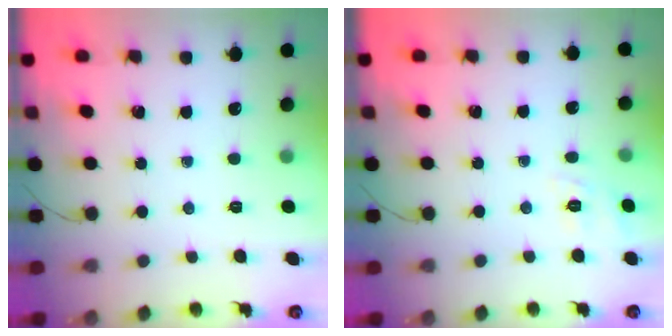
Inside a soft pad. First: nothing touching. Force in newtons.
{"total": 2.2, "press": 0.8, "slide": 2.0}